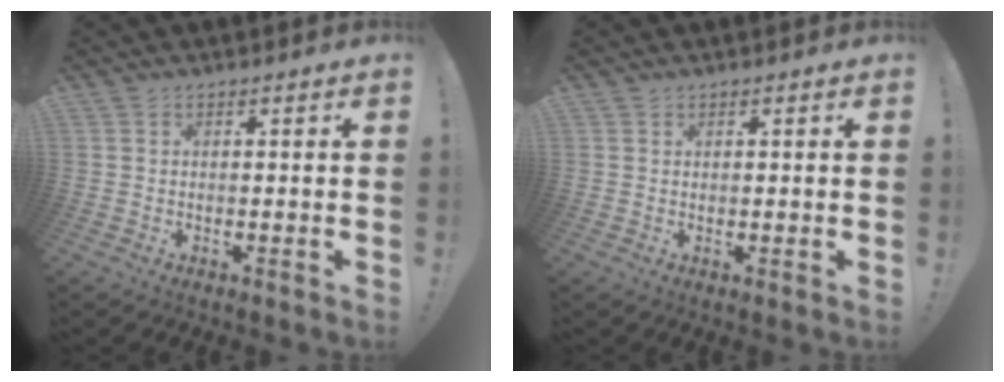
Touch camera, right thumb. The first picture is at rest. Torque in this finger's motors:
{"motor_torque": [-0.10, -0.06, 0.00, 0.01, -0.03]}